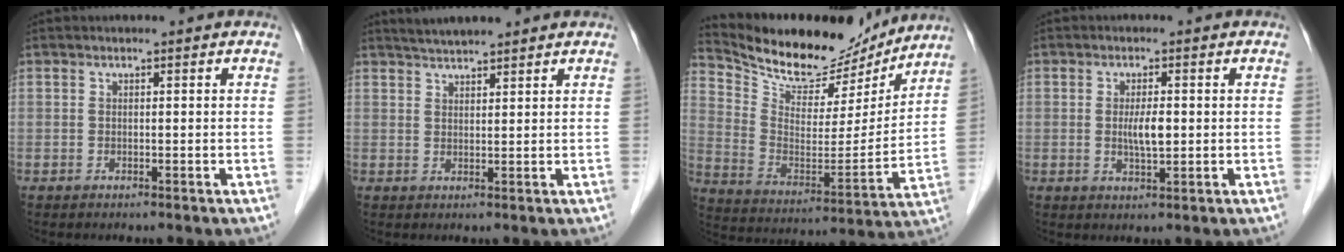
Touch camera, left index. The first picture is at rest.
{"total": 4.6, "force": [4.2, 0.6, 1.8], "torque": [-0.029, 0.027, 0.073]}
{"total": 18.9, "force": [17.4, 5.2, 5.3], "torque": [-0.105, -0.019, 0.280]}
{"total": 3.3, "force": [0.1, 0.8, 3.2], "torque": [-0.059, -0.003, 0.002]}